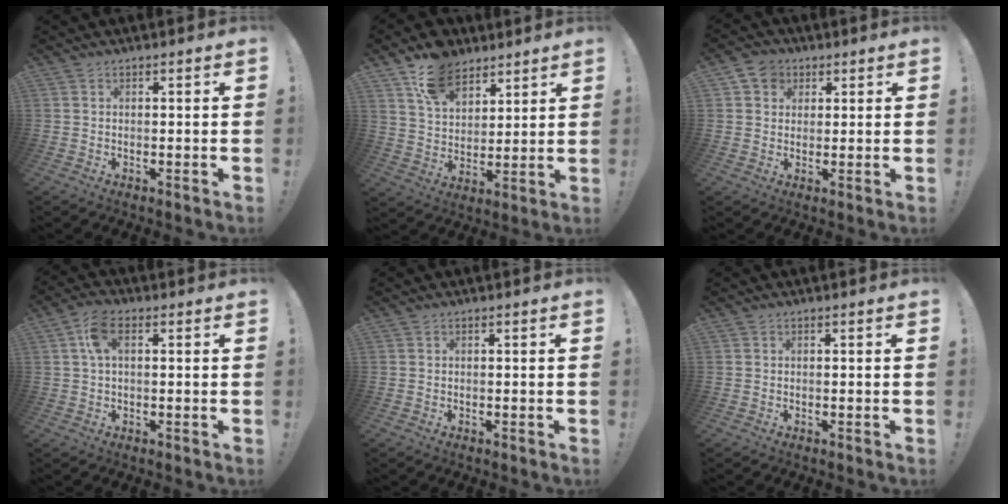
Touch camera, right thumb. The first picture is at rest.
{"total": 12.4, "force": [8.7, 7.6, 4.6], "torque": [-0.070, -0.053, 0.167]}
{"total": 5.9, "force": [2.8, 4.9, 1.7], "torque": [-0.022, -0.006, 0.052]}
{"total": 6.6, "force": [1.8, 3.2, 5.5], "torque": [-0.096, 0.003, 0.032]}
{"total": 0.0}
{"total": 0.0}